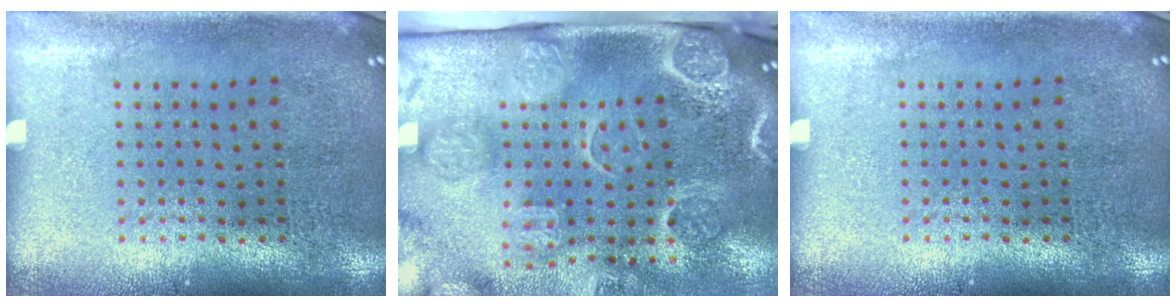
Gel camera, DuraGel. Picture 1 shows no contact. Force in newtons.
{"total": 4.6, "press": 3.5, "slide": 2.9}
{"total": 0.0}